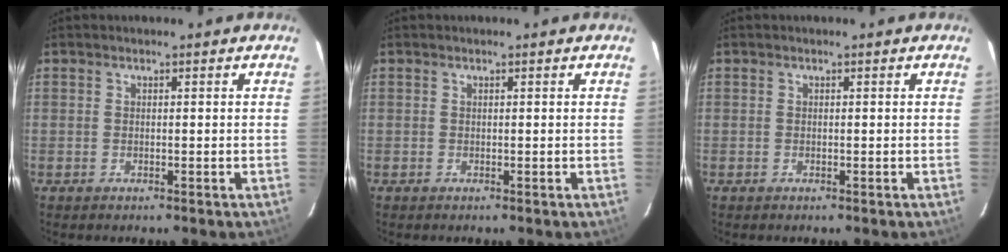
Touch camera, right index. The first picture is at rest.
{"total": 0.0}
{"total": 0.0}